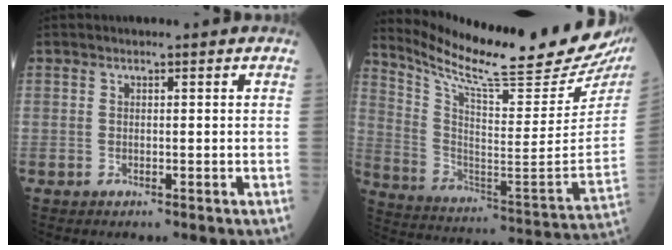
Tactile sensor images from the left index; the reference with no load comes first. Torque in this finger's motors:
{"motor_torque": [0.35, -0.63, 0.17, 0.07]}